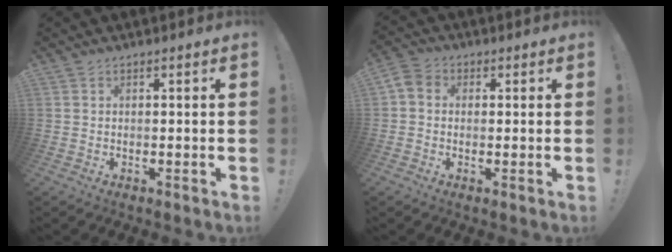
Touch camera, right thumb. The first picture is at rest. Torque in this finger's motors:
{"motor_torque": [-0.15, 0.13, 0.42, -0.16, 0.01]}